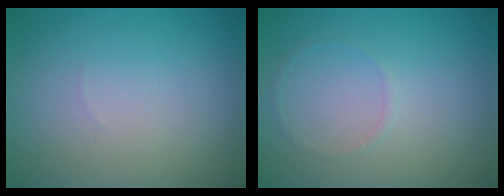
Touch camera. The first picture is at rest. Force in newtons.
{"total": 0.5, "press": 0.5, "slide": 0.1}